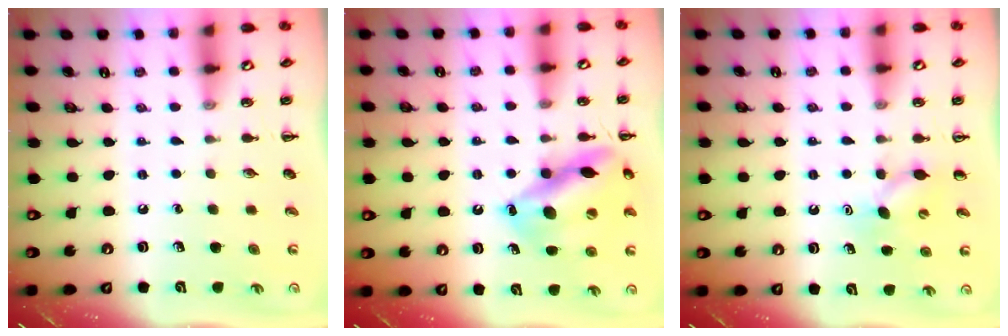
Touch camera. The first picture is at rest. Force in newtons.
{"total": 15.7, "press": 15.6, "slide": 1.2}
{"total": 6.3, "press": 6.1, "slide": 1.6}